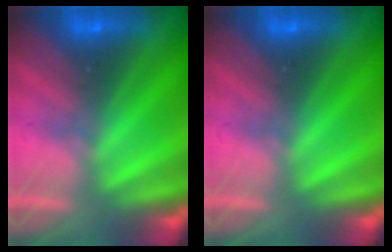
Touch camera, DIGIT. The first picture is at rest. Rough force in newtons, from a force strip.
{"total": 0.0}